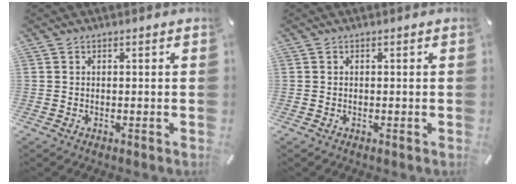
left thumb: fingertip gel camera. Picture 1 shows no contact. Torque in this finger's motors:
{"motor_torque": [-0.04, 0.03, -0.02, 0.02, 0.00]}